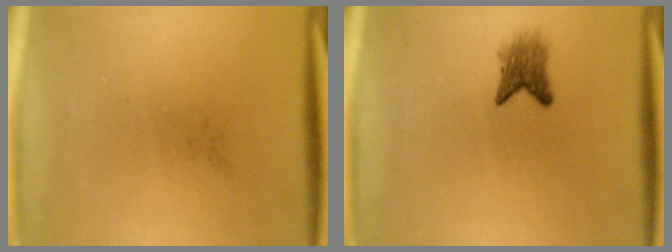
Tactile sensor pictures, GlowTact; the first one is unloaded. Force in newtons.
{"total": 2.9}